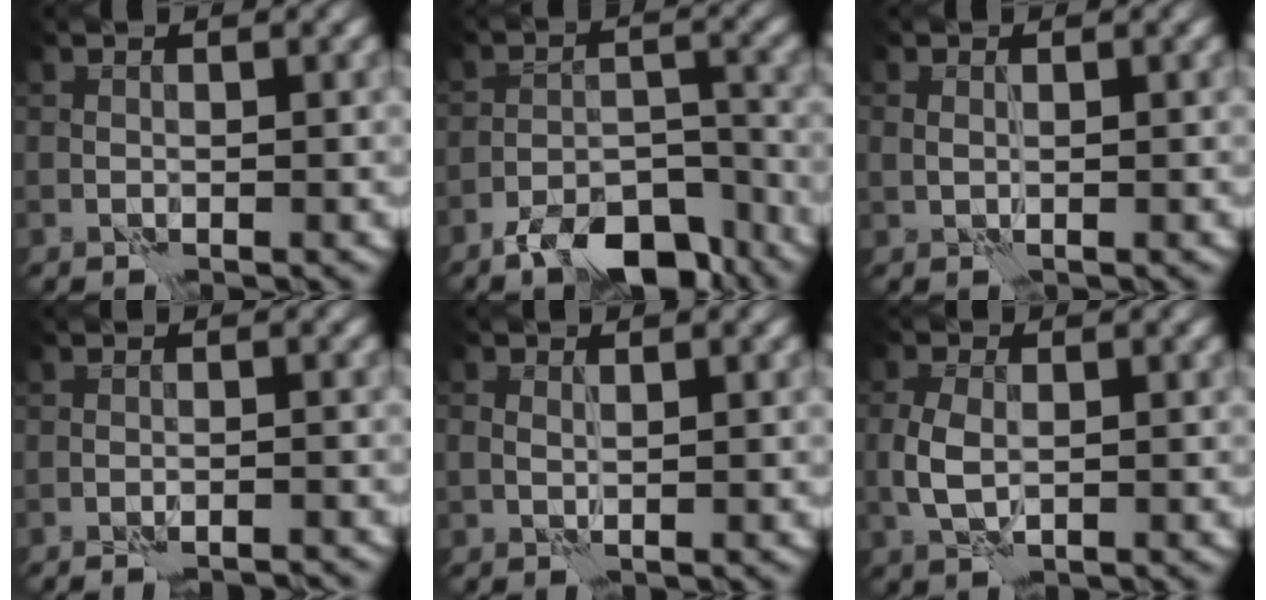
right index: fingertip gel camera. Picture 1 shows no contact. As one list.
[{"total": 7.8, "force": [-5.9, 3.1, 4.1], "torque": [-0.058, -0.002, -0.101]}, {"total": 0.7, "force": [0.4, 0.4, 0.4], "torque": [-0.009, -0.002, 0.010]}, {"total": 3.6, "force": [-3.5, 0.4, 0.7], "torque": [-0.008, 0.011, -0.041]}, {"total": 0.9, "force": [0.6, 0.4, 0.5], "torque": [-0.011, -0.003, 0.012]}, {"total": 2.6, "force": [0.0, 1.5, 2.1], "torque": [-0.054, -0.003, -0.002]}]